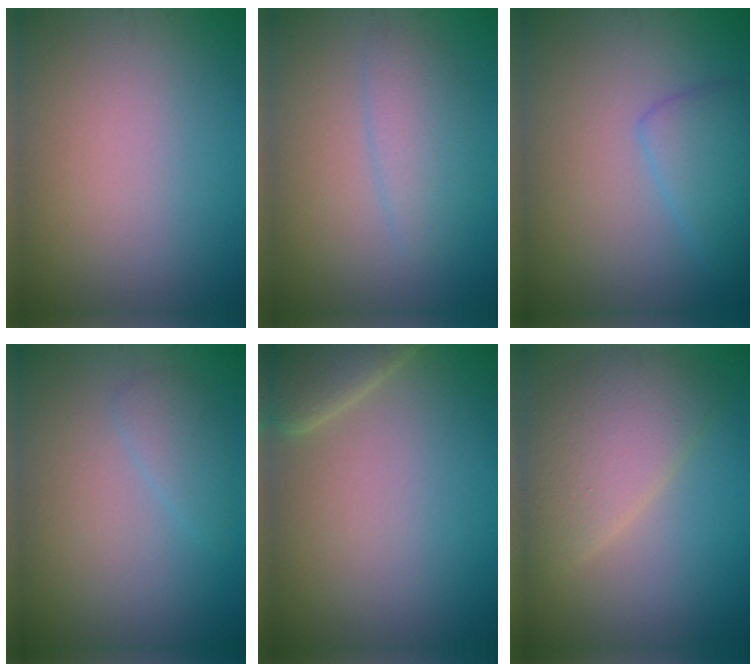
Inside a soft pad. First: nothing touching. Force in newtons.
{"total": 2.6, "press": 2.6, "slide": 0.1}
{"total": 2.8, "press": 2.8, "slide": 0.2}
{"total": 1.6, "press": 1.6, "slide": 0.2}
{"total": 3.2, "press": 3.2, "slide": 0.3}
{"total": 4.9, "press": 4.9, "slide": 0.2}